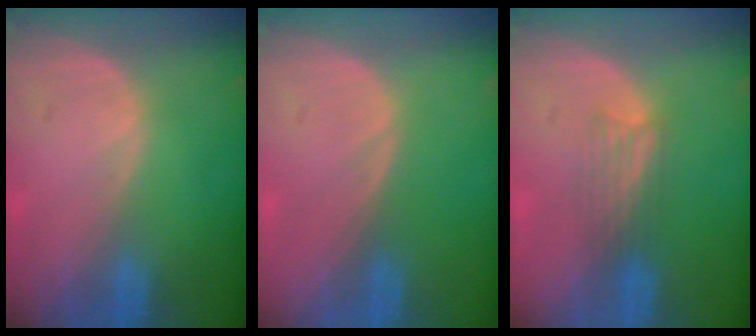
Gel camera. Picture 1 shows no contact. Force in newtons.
{"total": 0.0}
{"total": 3.1, "press": 2.9, "slide": 1.1}